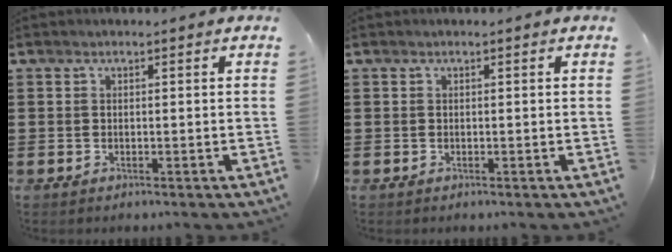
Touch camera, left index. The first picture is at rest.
{"total": 0.0}